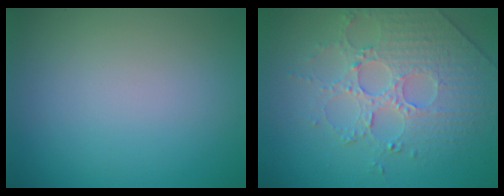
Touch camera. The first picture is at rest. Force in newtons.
{"total": 4.5, "press": 4.1, "slide": 2.0}